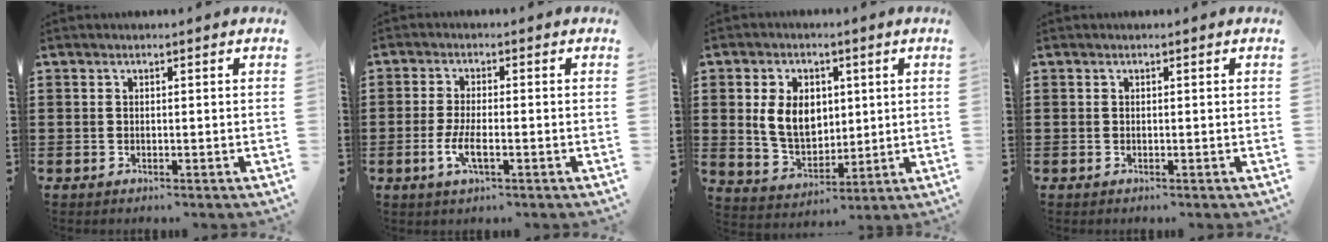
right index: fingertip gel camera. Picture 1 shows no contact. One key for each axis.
{"total": 4.1, "fx": -1.5, "fy": 1.1, "fz": 3.7, "tx": -0.080, "ty": -0.004, "tz": -0.032}
{"total": 8.2, "fx": 1.4, "fy": 6.0, "fz": 5.4, "tx": -0.125, "ty": 0.011, "tz": 0.022}
{"total": 0.0}